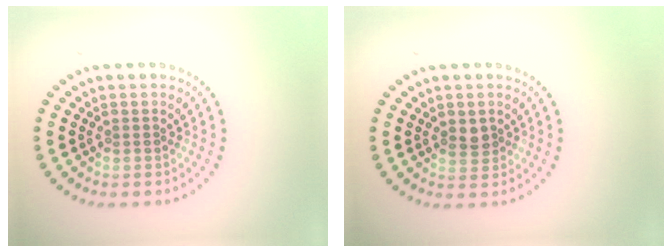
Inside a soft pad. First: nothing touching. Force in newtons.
{"total": 1.5, "press": 1.4, "slide": 0.5}